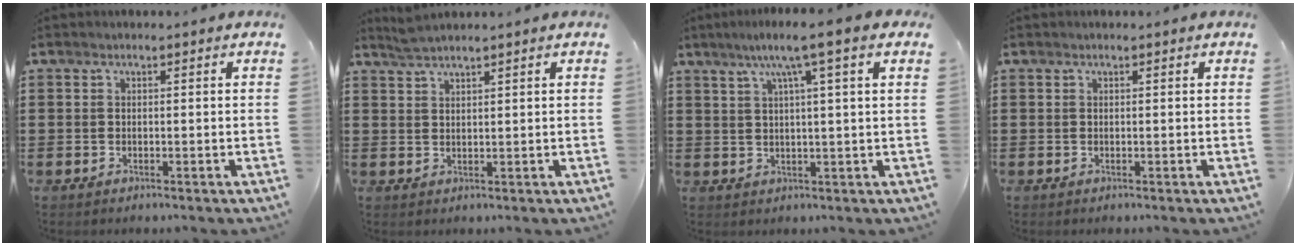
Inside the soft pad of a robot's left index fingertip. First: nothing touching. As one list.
[{"total": 2.1, "force": [1.9, -0.1, 0.7], "torque": [-0.018, 0.002, 0.037]}, {"total": 6.2, "force": [3.1, -0.5, 5.4], "torque": [-0.113, 0.003, 0.047]}, {"total": 0.0}]